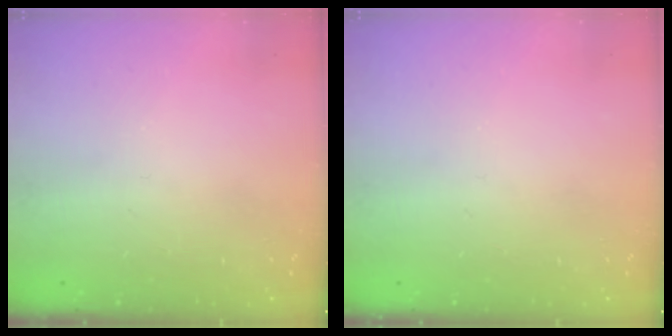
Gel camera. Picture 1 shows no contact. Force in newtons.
{"total": 0.0}